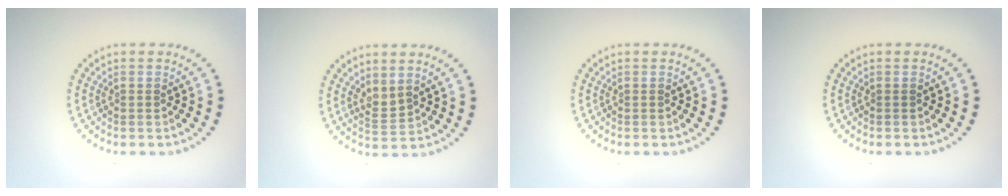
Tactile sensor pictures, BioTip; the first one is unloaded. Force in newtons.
{"total": 1.5, "press": 1.3, "slide": 0.9}
{"total": 0.0}
{"total": 0.0}